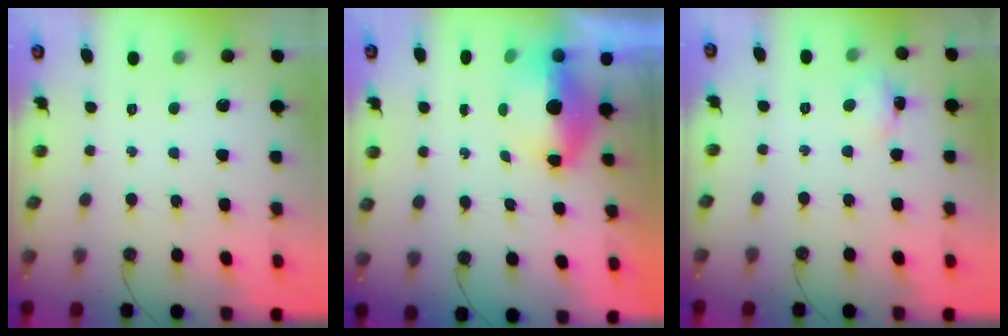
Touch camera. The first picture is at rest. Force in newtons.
{"total": 14.6, "press": 8.2, "slide": 12.0}
{"total": 5.8, "press": 5.8, "slide": 0.9}